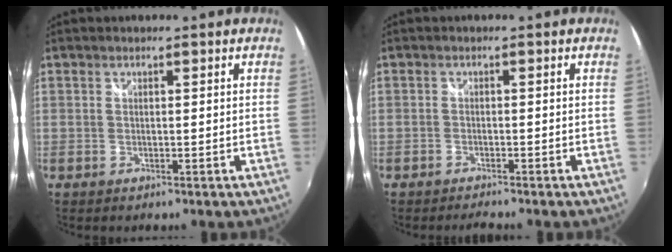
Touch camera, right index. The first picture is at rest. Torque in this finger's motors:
{"motor_torque": [0.29, -0.21, -0.01, -0.02]}